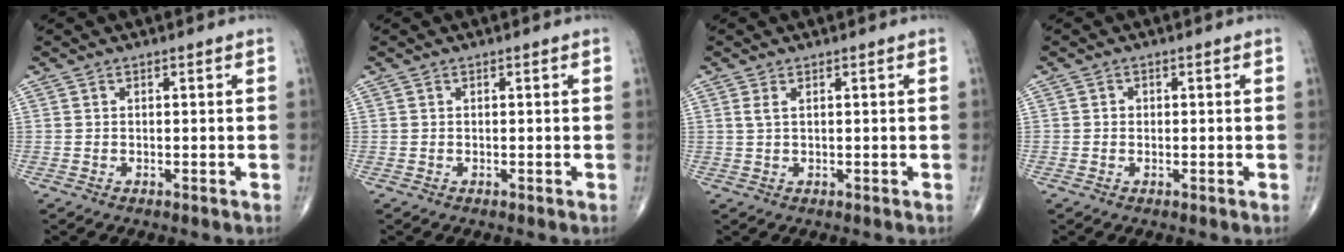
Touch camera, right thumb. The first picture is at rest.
{"total": 0.0}
{"total": 1.3, "force": [0.6, 0.5, 1.1], "torque": [-0.028, 0.008, 0.017]}
{"total": 0.9, "force": [0.0, 0.9, 0.3], "torque": [0.002, 0.003, 0.000]}